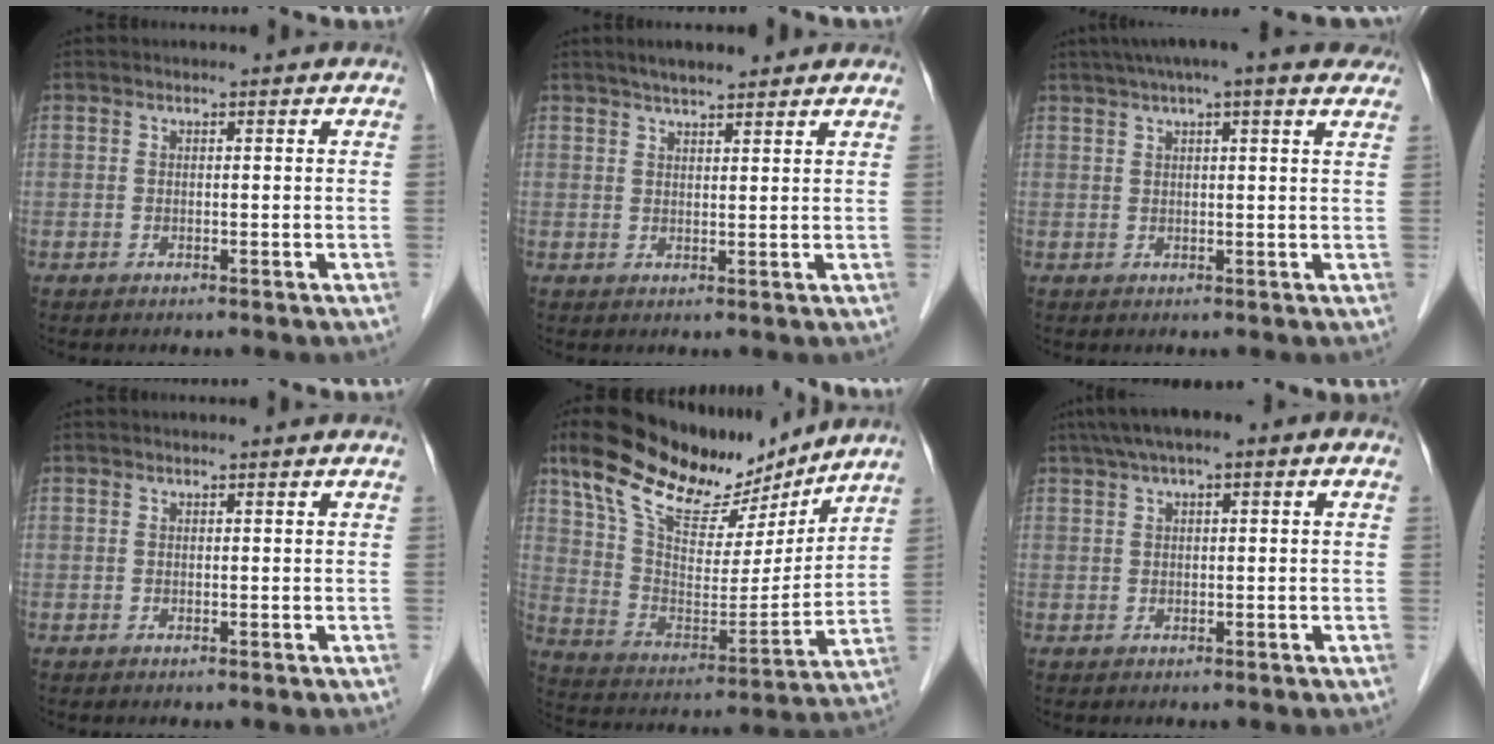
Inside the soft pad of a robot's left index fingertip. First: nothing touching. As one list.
[{"total": 5.5, "force": [4.6, 0.9, 2.9], "torque": [-0.043, 0.023, 0.074]}, {"total": 11.9, "force": [8.9, 1.8, 7.7], "torque": [-0.120, 0.045, 0.117]}, {"total": 0.0}, {"total": 19.8, "force": [15.7, 5.7, 10.8], "torque": [-0.190, 0.010, 0.276]}, {"total": 6.8, "force": [3.2, 1.7, 5.7], "torque": [-0.102, 0.039, 0.047]}]